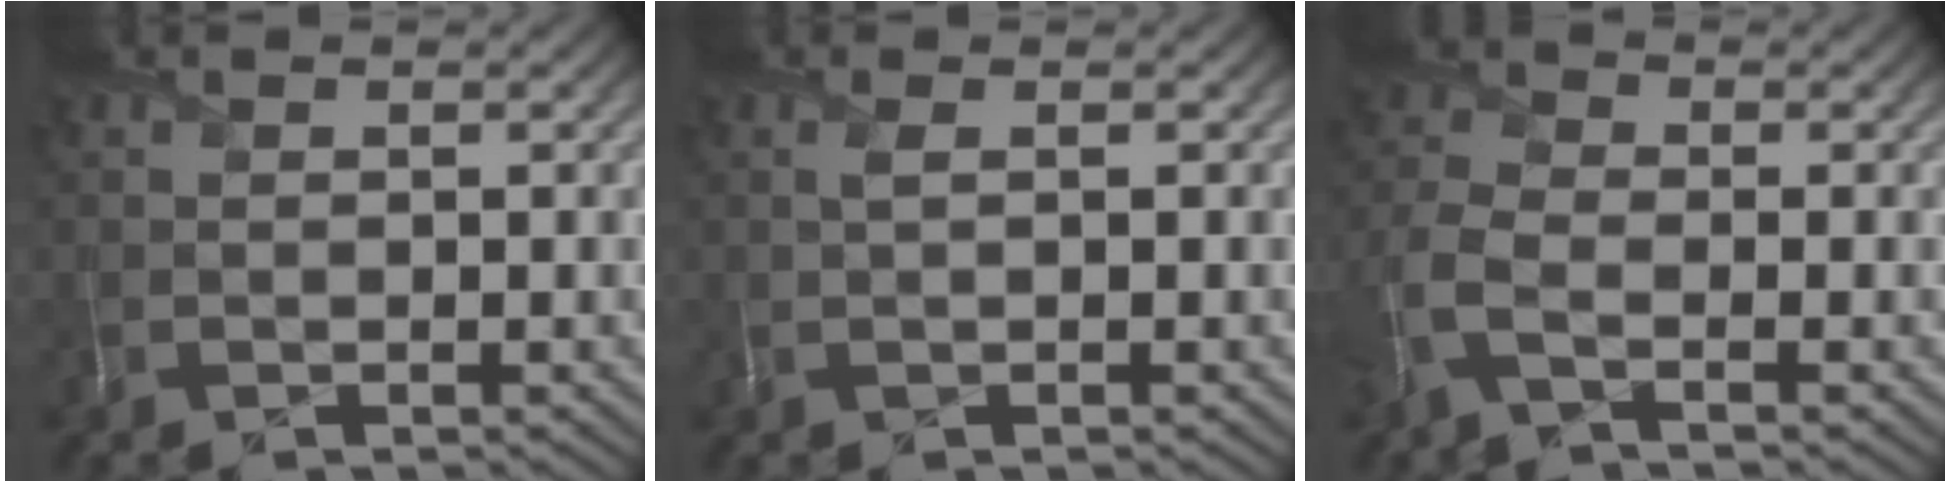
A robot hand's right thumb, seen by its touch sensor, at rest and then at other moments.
{"total": 1.1, "force": [0.6, -0.1, 0.9], "torque": [-0.019, 0.007, 0.010]}
{"total": 5.1, "force": [-2.4, 2.1, 4.0], "torque": [-0.106, -0.010, -0.066]}